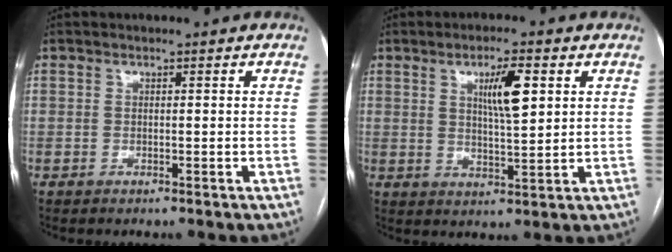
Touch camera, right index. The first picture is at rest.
{"total": 6.7, "force": [2.5, 1.1, 6.1], "torque": [-0.106, 0.001, 0.043]}